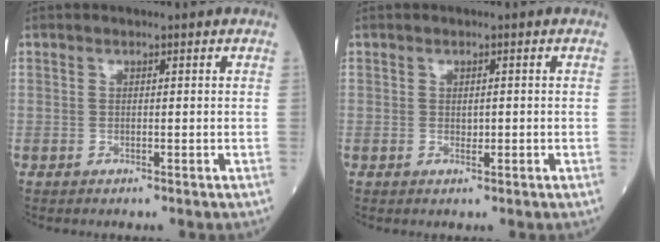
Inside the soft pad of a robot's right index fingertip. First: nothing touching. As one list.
[{"total": 1.0, "force": [-0.1, 0.6, 0.9], "torque": [-0.014, -0.001, 0.000]}]